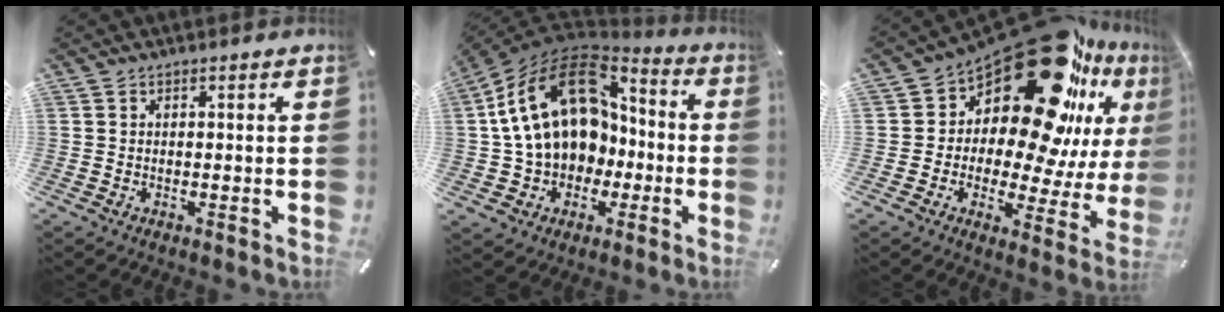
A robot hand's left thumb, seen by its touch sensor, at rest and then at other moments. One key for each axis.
{"total": 21.4, "fx": 2.6, "fy": 16.5, "fz": 13.4, "tx": -0.257, "ty": 0.006, "tz": 0.054}
{"total": 25.7, "fx": 15.2, "fy": 12.3, "fz": 16.7, "tx": -0.243, "ty": -0.135, "tz": 0.255}